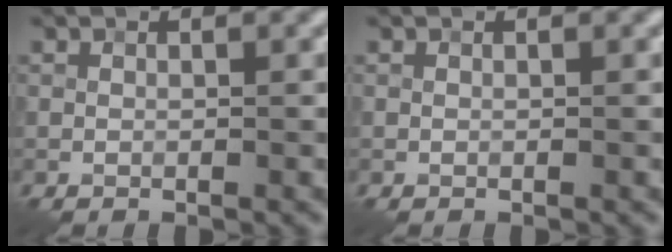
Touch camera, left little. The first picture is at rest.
{"total": 0.0}